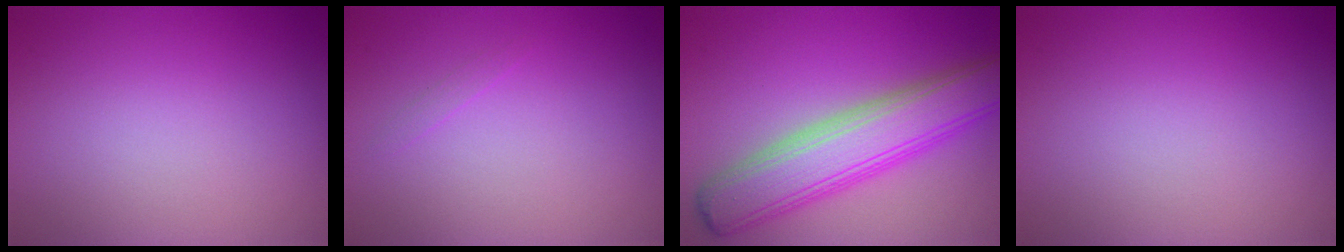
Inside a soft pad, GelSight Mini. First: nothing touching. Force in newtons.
{"total": 0.5, "press": 0.5, "slide": 0.0}
{"total": 7.8, "press": 7.8, "slide": 0.6}
{"total": 0.0}